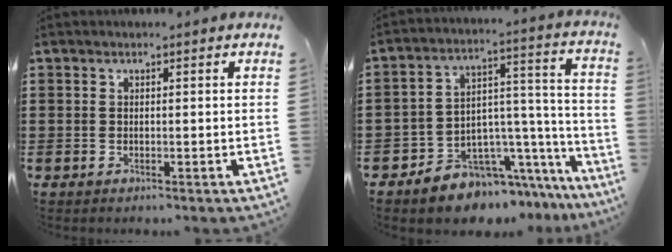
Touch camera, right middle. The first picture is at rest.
{"total": 6.5, "force": [-5.6, 3.3, -0.1], "torque": [-0.002, -0.001, -0.104]}